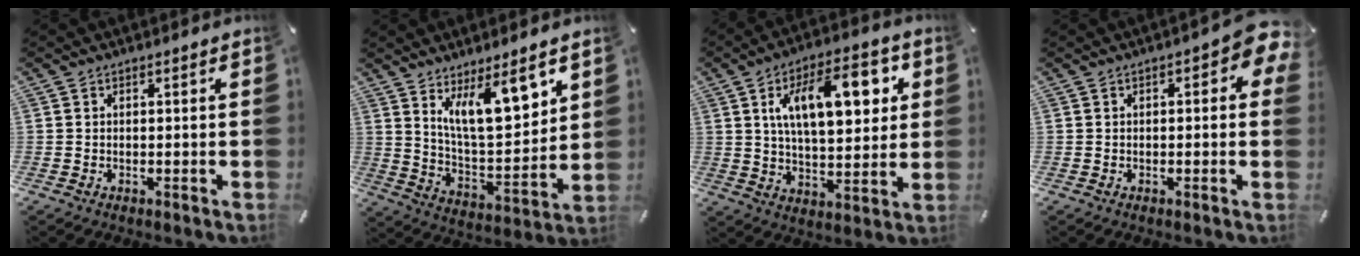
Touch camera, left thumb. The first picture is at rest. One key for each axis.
{"total": 13.3, "fx": 9.0, "fy": 4.5, "fz": 8.5, "tx": -0.141, "ty": -0.051, "tz": 0.158}
{"total": 16.7, "fx": 6.0, "fy": 8.1, "fz": 13.3, "tx": -0.212, "ty": -0.004, "tz": 0.095}
{"total": 5.1, "fx": 0.9, "fy": 2.4, "fz": 4.4, "tx": -0.050, "ty": 0.000, "tz": 0.010}